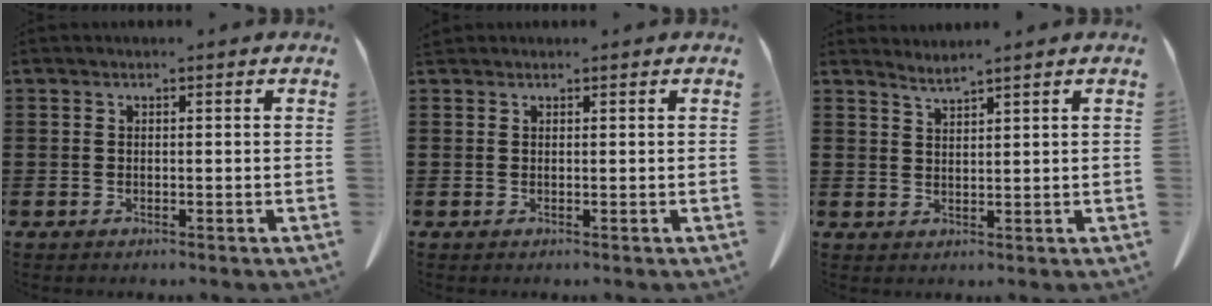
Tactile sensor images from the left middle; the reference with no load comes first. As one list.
[{"total": 0.7, "force": [0.6, 0.2, 0.1], "torque": [-0.005, 0.001, 0.013]}, {"total": 1.7, "force": [1.6, -0.2, 0.2], "torque": [-0.008, -0.002, 0.032]}]